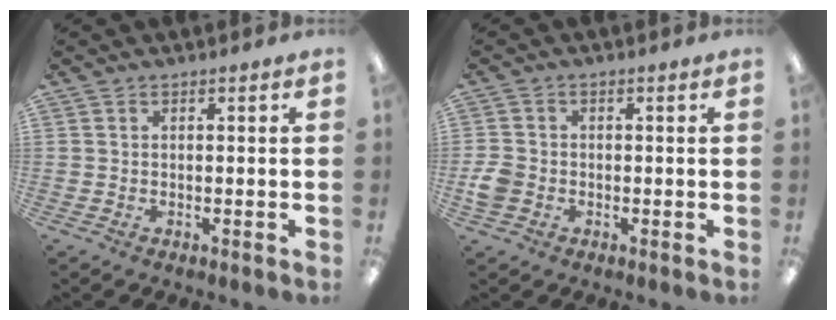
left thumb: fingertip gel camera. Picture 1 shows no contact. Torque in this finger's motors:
{"motor_torque": [-0.23, 0.89, 0.07, 0.13, -0.01]}